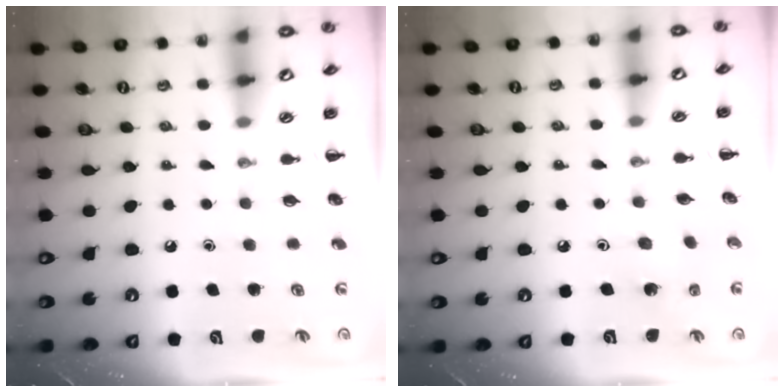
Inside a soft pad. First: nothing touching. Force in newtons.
{"total": 2.1, "press": 2.0, "slide": 0.7}